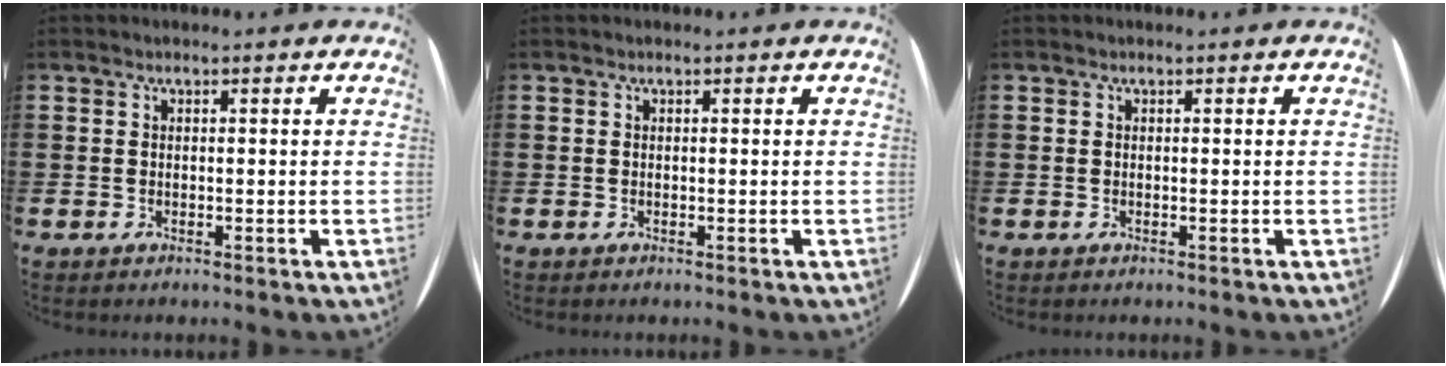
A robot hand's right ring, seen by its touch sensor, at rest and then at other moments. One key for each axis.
{"total": 0.0}
{"total": 0.0}